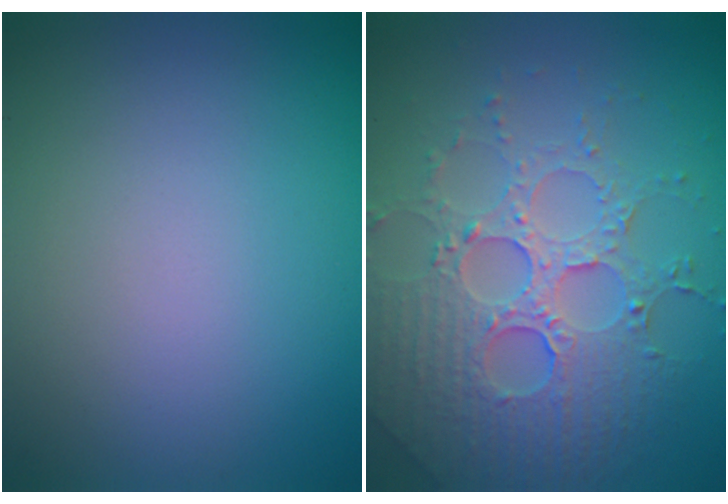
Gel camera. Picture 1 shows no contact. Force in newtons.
{"total": 5.6, "press": 4.8, "slide": 2.9}